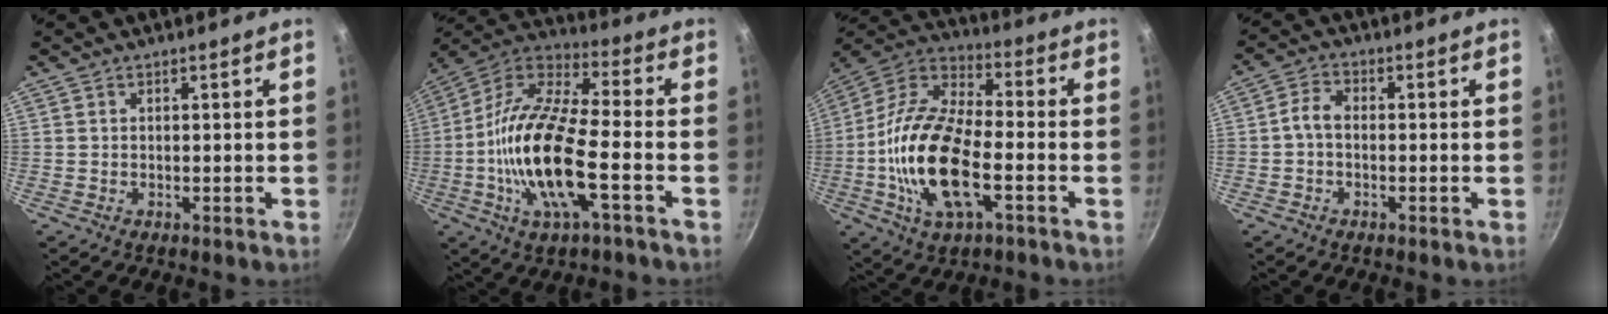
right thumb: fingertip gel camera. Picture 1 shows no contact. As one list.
[{"total": 19.2, "force": [-4.5, 6.4, 17.6], "torque": [-0.345, 0.033, -0.104]}, {"total": 19.6, "force": [-4.7, 8.7, 17.0], "torque": [-0.328, 0.031, -0.103]}, {"total": 3.4, "force": [-0.8, 2.2, 2.6], "torque": [-0.053, 0.021, -0.025]}]